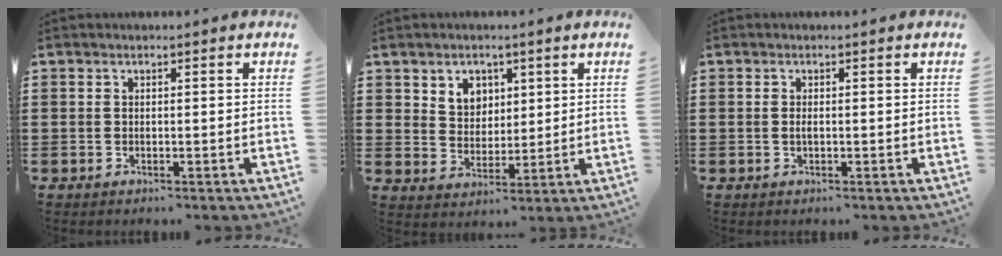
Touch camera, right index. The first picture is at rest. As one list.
[{"total": 4.6, "force": [2.6, 3.7, 0.8], "torque": [-0.035, 0.011, 0.047]}, {"total": 1.0, "force": [-0.2, 0.2, 1.0], "torque": [-0.019, -0.002, -0.003]}]